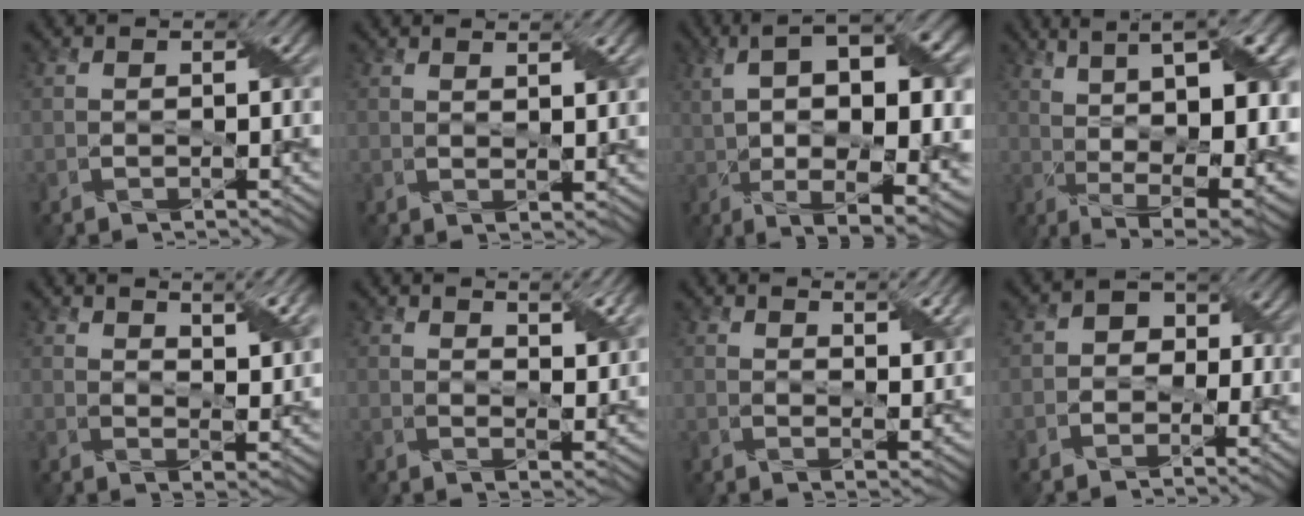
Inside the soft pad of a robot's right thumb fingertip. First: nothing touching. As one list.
[{"total": 1.9, "force": [1.5, -0.5, 1.0], "torque": [-0.017, -0.004, 0.036]}, {"total": 15.6, "force": [2.9, 5.0, 14.5], "torque": [-0.224, 0.011, 0.054]}, {"total": 16.9, "force": [3.9, 5.8, 15.4], "torque": [-0.219, 0.027, 0.082]}, {"total": 5.7, "force": [4.1, 0.5, 3.8], "torque": [-0.067, 0.001, 0.080]}, {"total": 4.2, "force": [3.3, 0.1, 2.5], "torque": [-0.049, -0.002, 0.064]}, {"total": 3.7, "force": [2.9, 0.1, 2.2], "torque": [-0.043, -0.002, 0.057]}, {"total": 2.6, "force": [-1.0, 2.2, 1.0], "torque": [-0.003, 0.009, -0.031]}]